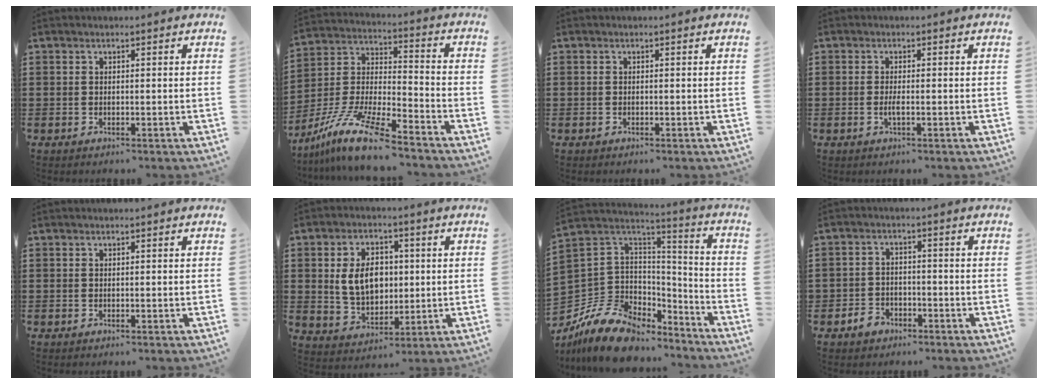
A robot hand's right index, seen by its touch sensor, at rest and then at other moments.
{"total": 11.9, "force": [-10.0, 1.3, 6.4], "torque": [-0.135, 0.018, -0.198]}
{"total": 0.0}
{"total": 1.7, "force": [-0.5, 0.3, 1.6], "torque": [-0.037, -0.003, -0.012]}
{"total": 0.0}
{"total": 8.0, "force": [0.9, 5.7, 5.6], "torque": [-0.119, 0.009, 0.010]}
{"total": 11.1, "force": [-7.3, 7.3, 4.2], "torque": [-0.112, 0.018, -0.136]}
{"total": 2.8, "force": [-2.0, 1.8, 0.5], "torque": [-0.015, 0.007, -0.043]}